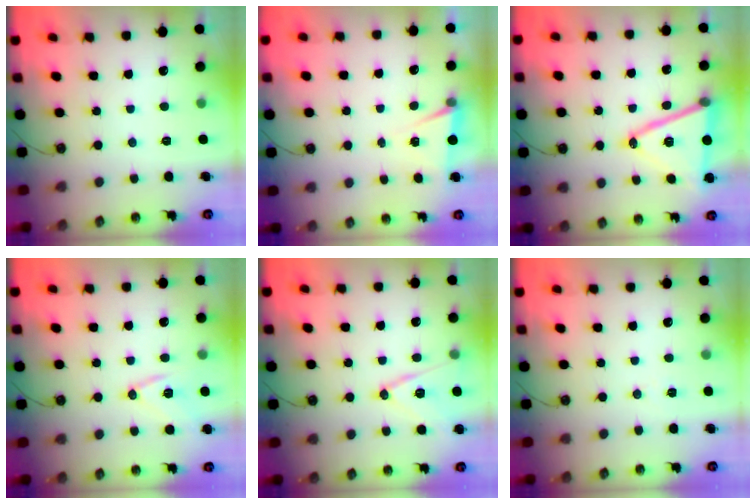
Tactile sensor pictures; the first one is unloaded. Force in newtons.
{"total": 5.6, "press": 3.4, "slide": 4.5}
{"total": 16.6, "press": 16.1, "slide": 3.8}
{"total": 11.7, "press": 11.3, "slide": 2.7}
{"total": 13.4, "press": 12.9, "slide": 3.4}
{"total": 5.0, "press": 2.2, "slide": 4.4}